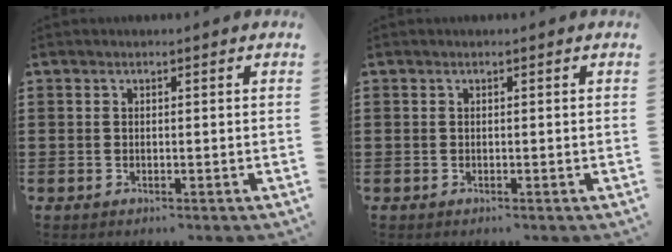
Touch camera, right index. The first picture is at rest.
{"total": 0.0}